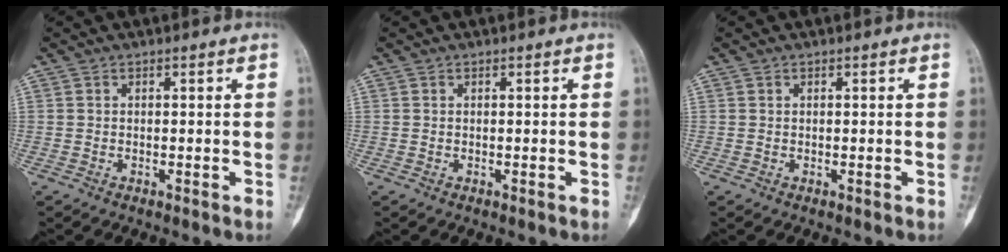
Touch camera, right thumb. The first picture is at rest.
{"total": 0.0}
{"total": 0.0}